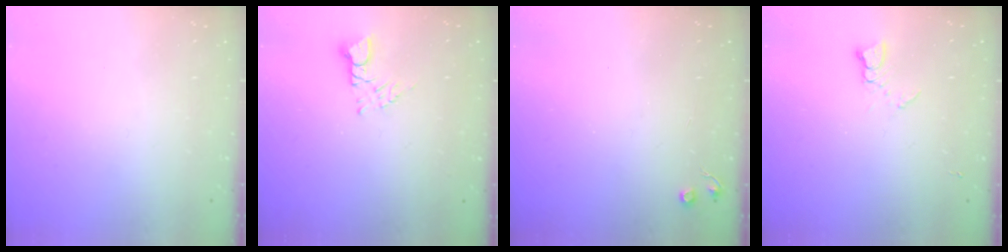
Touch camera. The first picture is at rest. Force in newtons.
{"total": 3.0, "press": 3.0, "slide": 0.4}
{"total": 3.8, "press": 3.8, "slide": 0.7}
{"total": 3.6, "press": 3.5, "slide": 0.5}